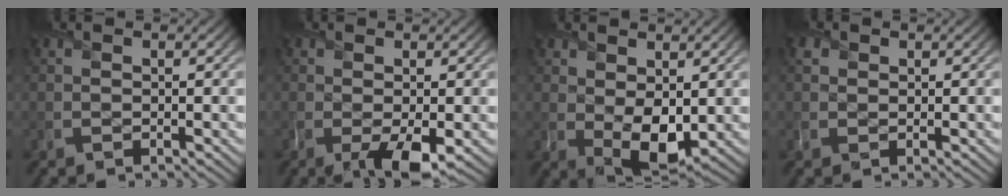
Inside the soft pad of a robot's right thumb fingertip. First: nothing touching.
{"total": 3.0, "force": [-1.1, 0.7, 2.7], "torque": [-0.049, -0.012, -0.014]}
{"total": 5.5, "force": [0.5, 3.4, 4.3], "torque": [-0.087, -0.013, 0.017]}
{"total": 1.0, "force": [0.4, 1.0, -0.1], "torque": [0.002, -0.001, 0.009]}